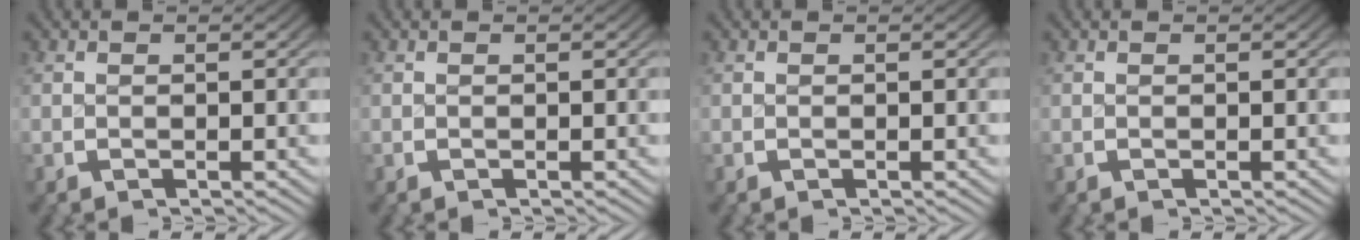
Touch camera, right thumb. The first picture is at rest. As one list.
[{"total": 0.0}, {"total": 0.0}, {"total": 0.0}]